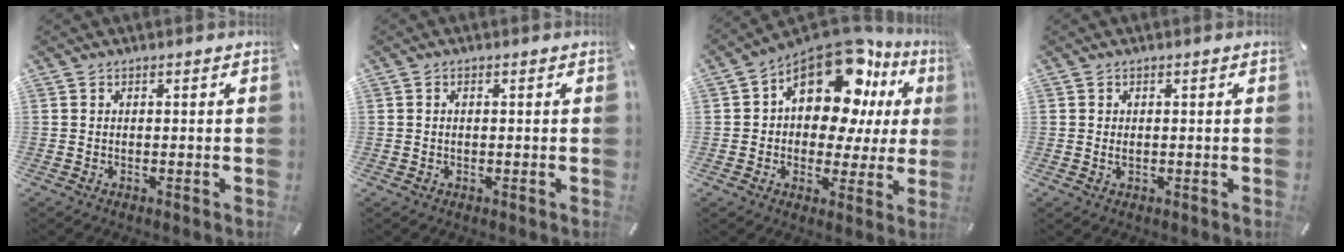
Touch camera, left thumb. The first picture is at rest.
{"total": 0.8, "force": [0.1, 0.4, 0.7], "torque": [-0.015, 0.001, 0.001]}
{"total": 17.3, "force": [8.6, 9.7, 11.4], "torque": [-0.187, -0.064, 0.149]}
{"total": 1.0, "force": [0.0, 0.7, 0.7], "torque": [-0.015, 0.003, -0.001]}